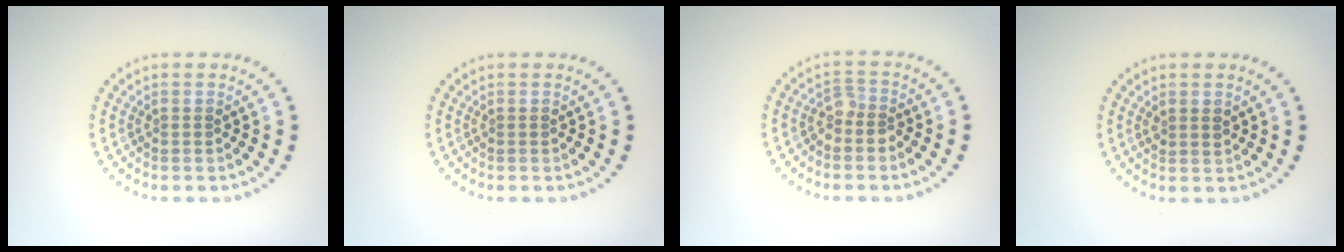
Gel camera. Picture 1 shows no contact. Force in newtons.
{"total": 0.0}
{"total": 1.7, "press": 1.3, "slide": 1.1}
{"total": 1.1, "press": 1.0, "slide": 0.4}